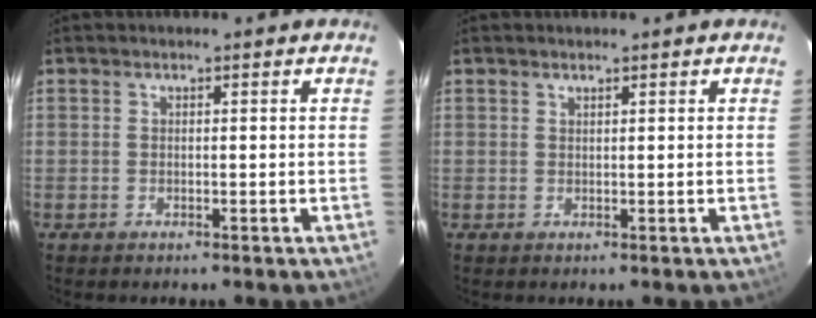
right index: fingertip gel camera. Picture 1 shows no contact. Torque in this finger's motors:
{"motor_torque": [-0.19, 0.04, 0.05, 0.00]}